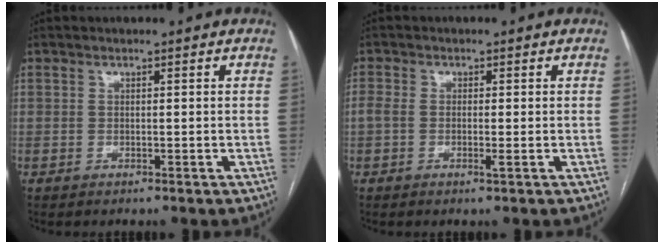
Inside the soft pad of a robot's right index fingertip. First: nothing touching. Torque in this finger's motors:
{"motor_torque": [0.11, 0.18, 0.03, 0.00]}